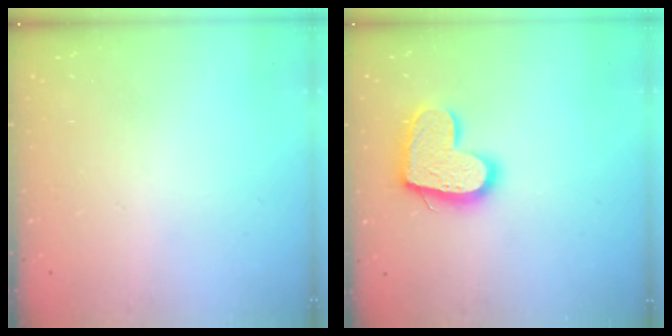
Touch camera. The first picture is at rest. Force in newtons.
{"total": 15.1, "press": 15.0, "slide": 1.0}